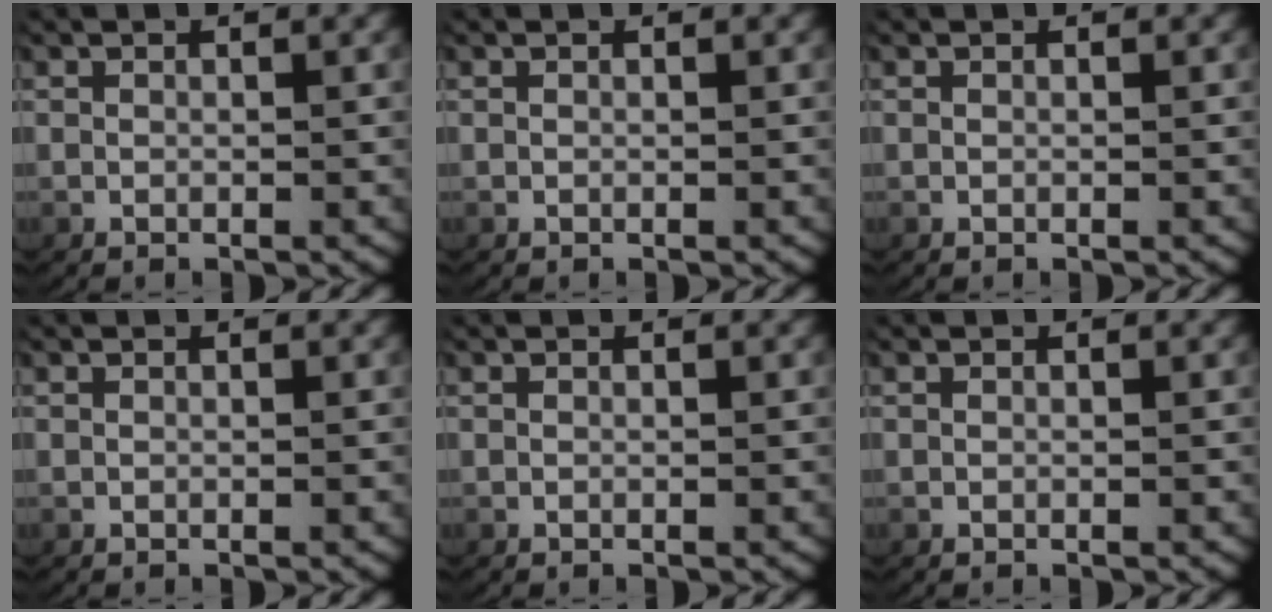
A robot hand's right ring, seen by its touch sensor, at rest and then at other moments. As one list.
[{"total": 0.0}, {"total": 0.0}, {"total": 0.0}, {"total": 0.0}, {"total": 0.0}]